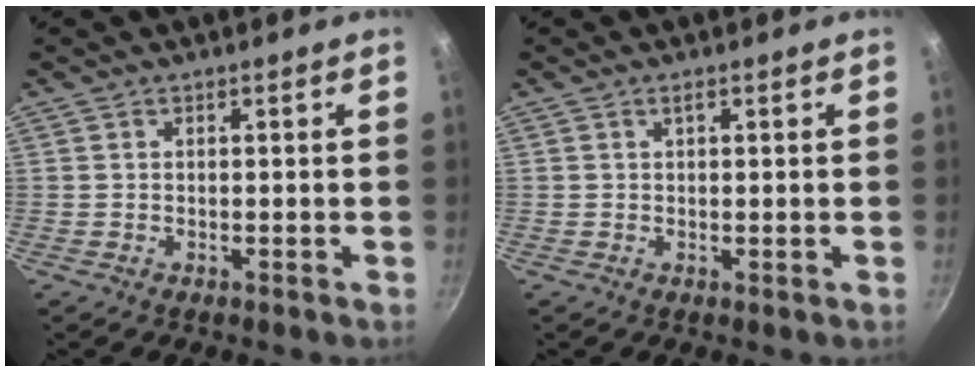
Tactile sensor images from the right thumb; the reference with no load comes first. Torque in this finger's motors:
{"motor_torque": [-0.32, -0.43, 0.25, -0.07, 0.01]}